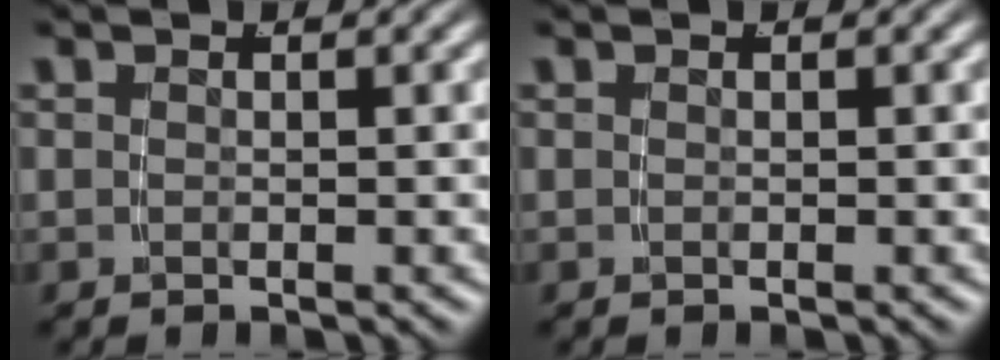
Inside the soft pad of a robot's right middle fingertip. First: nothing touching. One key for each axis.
{"total": 0.0}